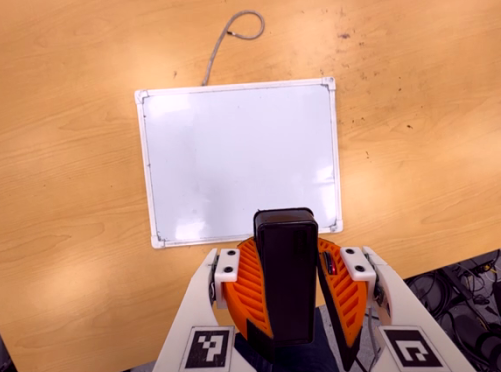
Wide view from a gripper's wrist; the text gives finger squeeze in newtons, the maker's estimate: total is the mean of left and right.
{"total": 10.1, "left": 10.1, "right": 10.2}